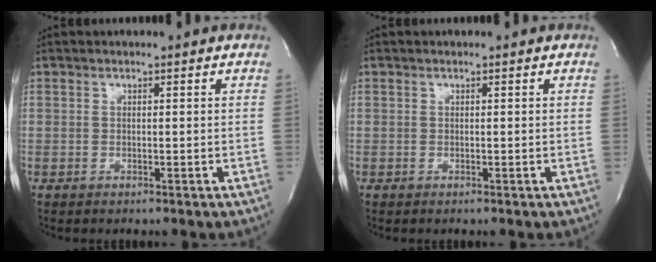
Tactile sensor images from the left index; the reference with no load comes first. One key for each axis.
{"total": 0.0}